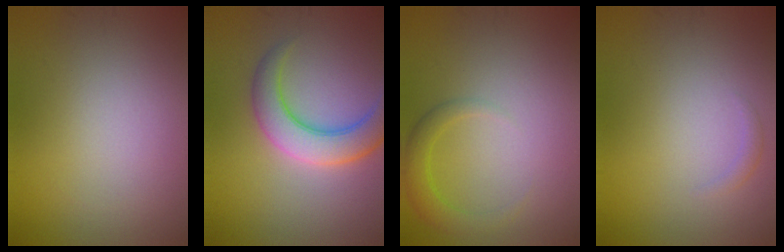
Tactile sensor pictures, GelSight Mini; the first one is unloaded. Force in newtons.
{"total": 5.2, "press": 5.2, "slide": 0.3}
{"total": 2.2, "press": 2.2, "slide": 0.3}
{"total": 0.7, "press": 0.7, "slide": 0.1}